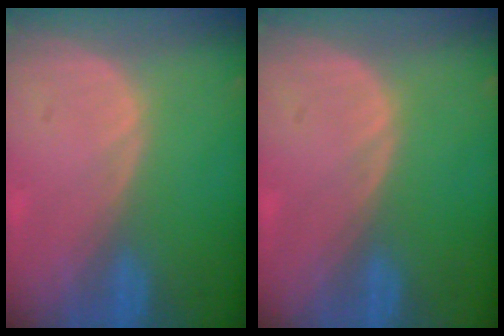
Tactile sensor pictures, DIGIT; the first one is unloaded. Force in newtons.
{"total": 0.0}